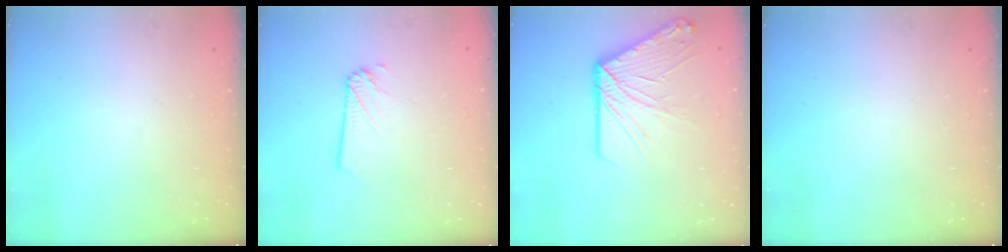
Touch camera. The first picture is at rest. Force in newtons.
{"total": 1.3, "press": 1.3, "slide": 0.1}
{"total": 13.6, "press": 13.6, "slide": 1.5}
{"total": 0.0}